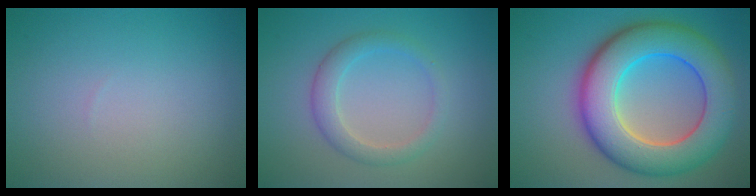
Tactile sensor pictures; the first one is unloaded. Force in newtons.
{"total": 2.7, "press": 2.7, "slide": 0.2}
{"total": 11.0, "press": 11.0, "slide": 0.4}